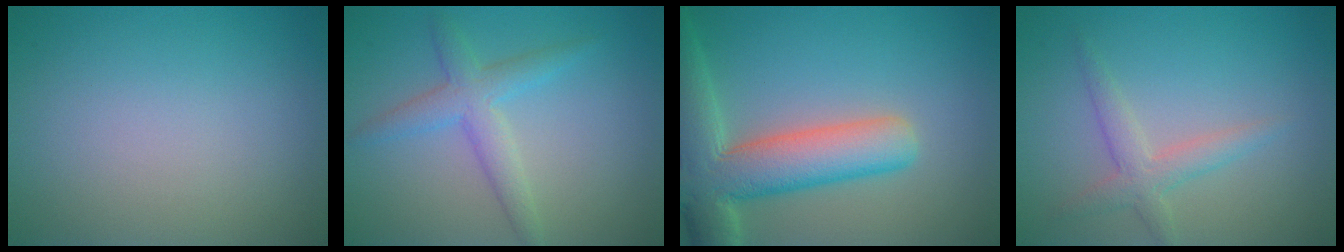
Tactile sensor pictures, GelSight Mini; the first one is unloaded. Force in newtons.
{"total": 3.2, "press": 3.2, "slide": 0.1}
{"total": 9.0, "press": 9.0, "slide": 0.8}
{"total": 2.4, "press": 2.4, "slide": 0.1}